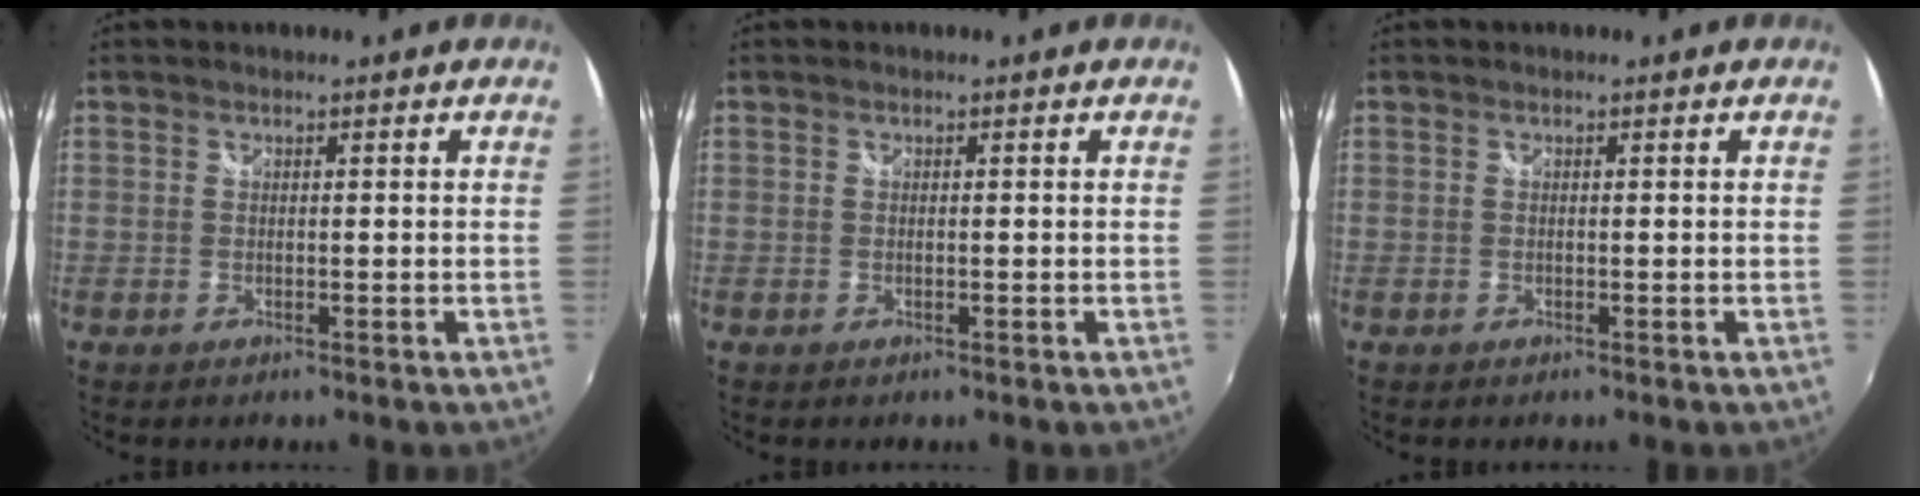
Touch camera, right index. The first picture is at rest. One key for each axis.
{"total": 0.0}
{"total": 0.0}